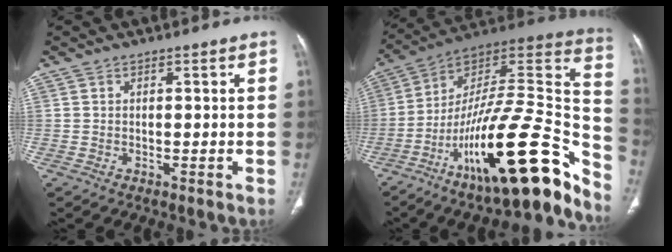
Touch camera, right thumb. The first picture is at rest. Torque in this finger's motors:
{"motor_torque": [2.51, 2.50, 1.84, -0.93, 0.18]}